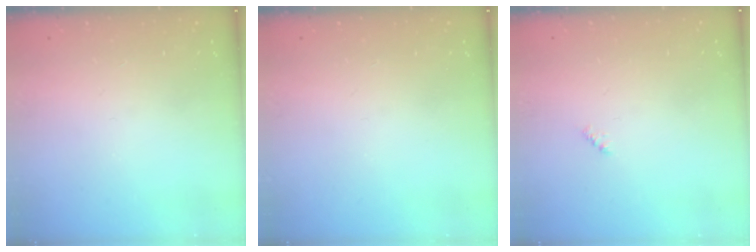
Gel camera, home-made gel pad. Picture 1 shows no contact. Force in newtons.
{"total": 0.0}
{"total": 2.4, "press": 2.4, "slide": 0.5}